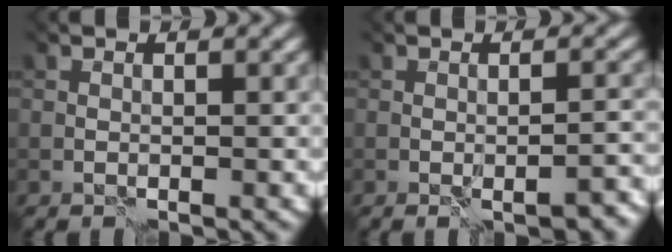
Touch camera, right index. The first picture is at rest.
{"total": 2.1, "force": [-1.8, -0.1, 1.1], "torque": [-0.008, 0.000, -0.012]}